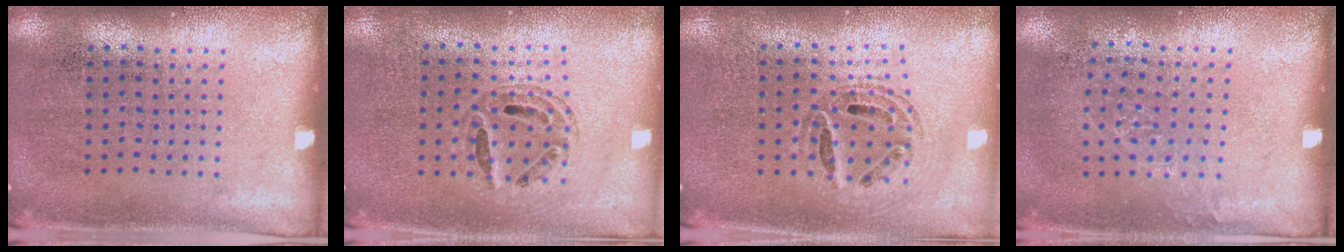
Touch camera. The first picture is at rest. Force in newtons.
{"total": 0.7, "press": 0.7, "slide": 0.3}
{"total": 0.9, "press": 0.9, "slide": 0.1}
{"total": 0.8, "press": 0.7, "slide": 0.4}